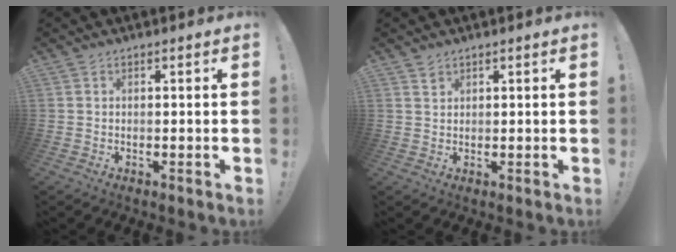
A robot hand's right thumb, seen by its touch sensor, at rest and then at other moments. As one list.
[{"total": 1.4, "force": [1.2, 0.7, 0.4], "torque": [0.003, -0.009, 0.020]}]